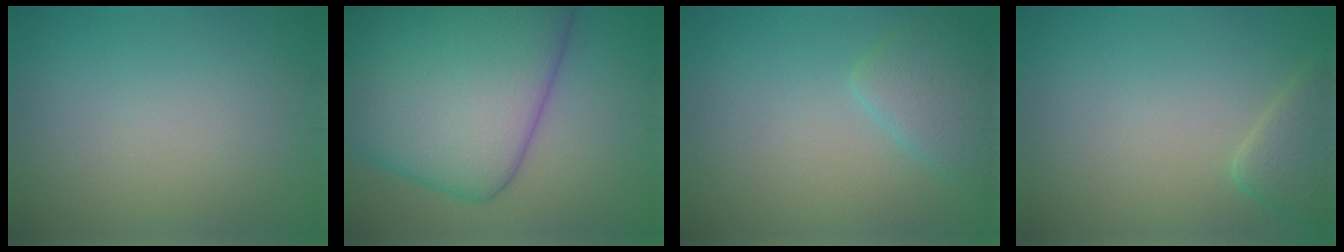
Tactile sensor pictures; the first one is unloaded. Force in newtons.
{"total": 14.2, "press": 14.2, "slide": 0.3}
{"total": 3.0, "press": 3.0, "slide": 0.2}
{"total": 2.8, "press": 2.8, "slide": 0.2}